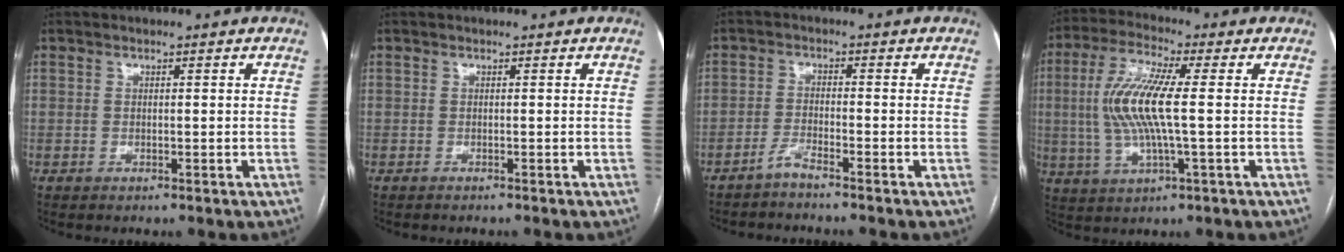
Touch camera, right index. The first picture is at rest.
{"total": 0.9, "force": [-0.8, 0.1, 0.4], "torque": [-0.001, 0.000, -0.012]}
{"total": 2.4, "force": [-2.2, -0.4, 0.8], "torque": [-0.022, -0.005, -0.047]}
{"total": 11.0, "force": [0.3, 1.5, 10.9], "torque": [-0.239, 0.008, 0.004]}